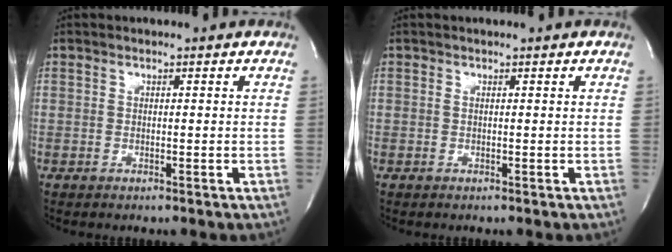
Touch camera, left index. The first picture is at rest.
{"total": 0.0}